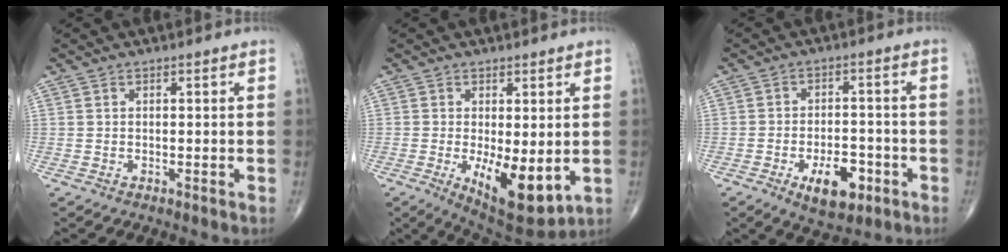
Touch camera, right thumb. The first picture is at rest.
{"total": 11.1, "force": [-1.9, 4.4, 10.0], "torque": [-0.146, -0.029, -0.015]}
{"total": 9.0, "force": [-3.9, 4.6, 6.7], "torque": [-0.088, 0.016, -0.054]}